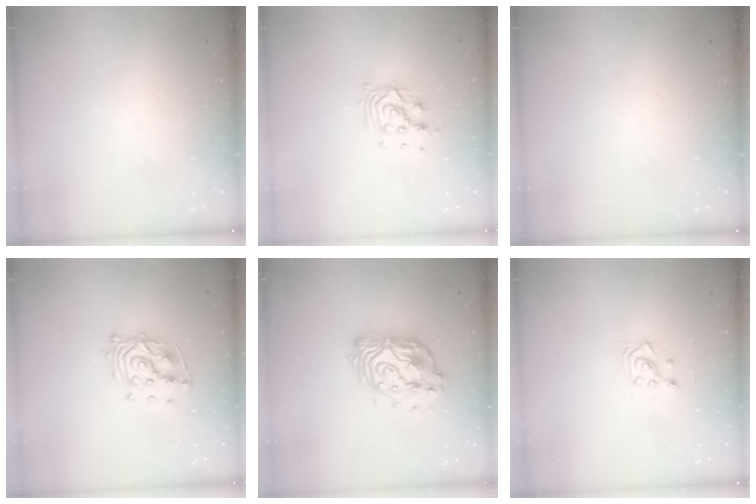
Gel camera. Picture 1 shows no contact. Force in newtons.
{"total": 9.3, "press": 9.3, "slide": 0.6}
{"total": 0.0}
{"total": 11.7, "press": 11.6, "slide": 1.3}
{"total": 14.1, "press": 14.1, "slide": 1.1}
{"total": 3.0, "press": 2.9, "slide": 0.8}